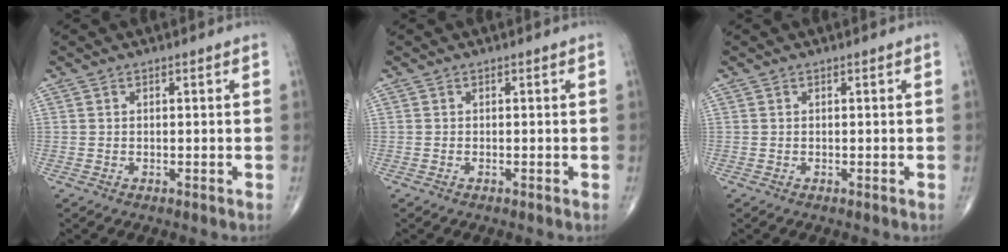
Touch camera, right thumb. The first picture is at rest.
{"total": 0.0}
{"total": 0.0}